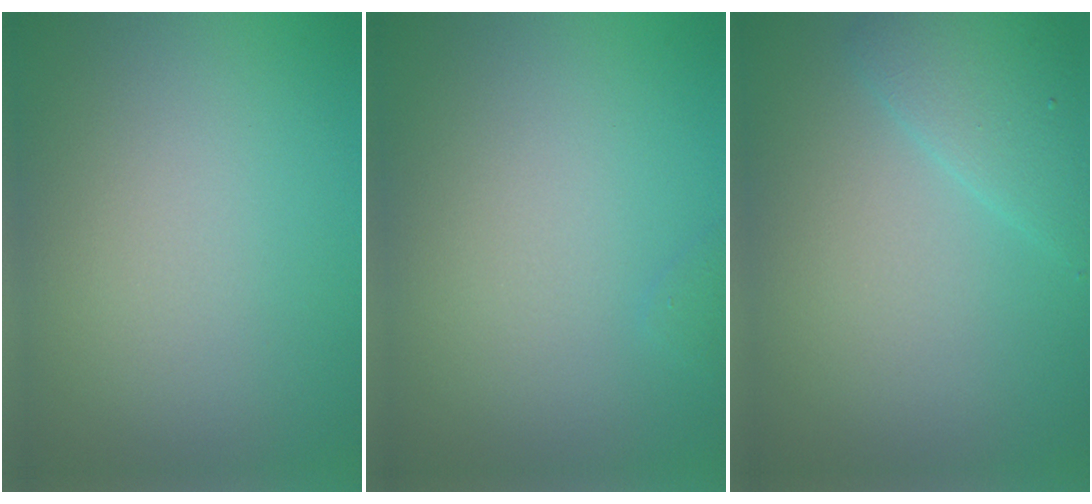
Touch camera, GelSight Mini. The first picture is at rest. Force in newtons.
{"total": 0.6, "press": 0.6, "slide": 0.1}
{"total": 2.6, "press": 2.6, "slide": 0.2}